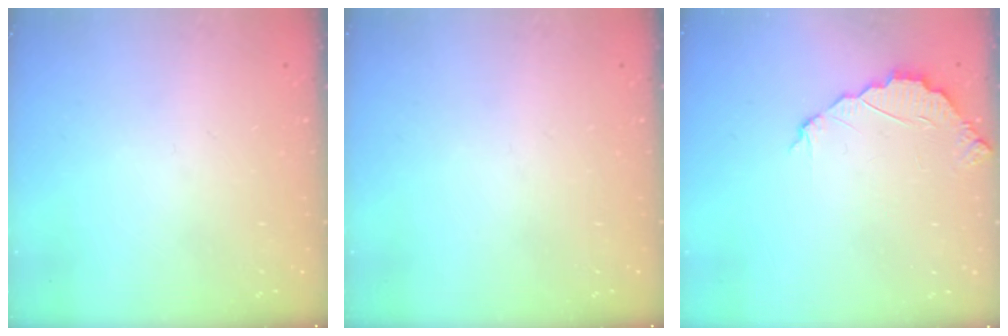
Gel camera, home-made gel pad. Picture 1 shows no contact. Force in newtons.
{"total": 0.0}
{"total": 2.4, "press": 2.4, "slide": 0.2}